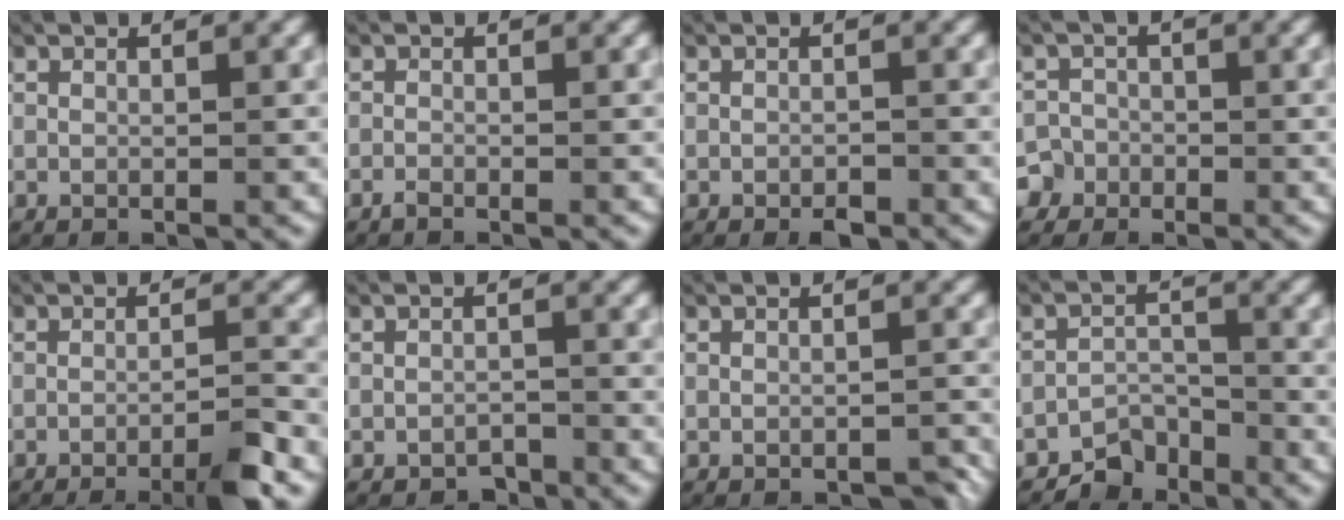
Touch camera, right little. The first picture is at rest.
{"total": 0.6, "force": [-0.6, 0.0, 0.2], "torque": [-0.006, -0.004, -0.012]}
{"total": 1.2, "force": [-1.0, 0.4, 0.4], "torque": [-0.006, -0.004, -0.016]}
{"total": 5.2, "force": [-2.1, 4.6, 0.8], "torque": [-0.021, -0.010, -0.045]}
{"total": 3.9, "force": [-2.9, 0.3, 2.6], "torque": [-0.027, 0.002, -0.053]}
{"total": 1.7, "force": [-1.6, 0.6, -0.1], "torque": [0.009, -0.003, -0.029]}
{"total": 1.5, "force": [-1.3, 0.5, 0.5], "torque": [-0.007, -0.001, -0.019]}
{"total": 4.1, "force": [-3.3, 2.1, 0.9], "torque": [-0.010, -0.012, -0.060]}